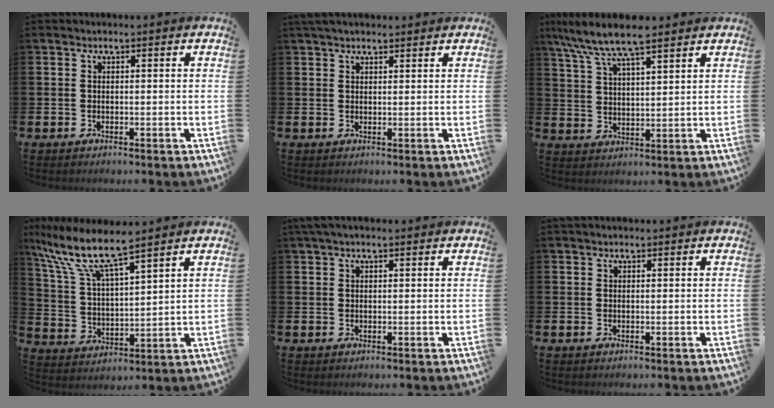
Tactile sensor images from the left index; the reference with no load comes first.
{"total": 2.4, "force": [2.1, 0.8, 0.7], "torque": [-0.003, -0.004, 0.036]}
{"total": 8.2, "force": [7.2, 1.5, 3.7], "torque": [-0.086, -0.025, 0.128]}
{"total": 9.0, "force": [7.7, 1.3, 4.5], "torque": [-0.118, -0.042, 0.131]}
{"total": 1.9, "force": [1.5, 0.5, 1.0], "torque": [-0.016, 0.004, 0.025]}
{"total": 0.8, "force": [0.7, 0.2, 0.2], "torque": [0.005, -0.001, 0.011]}